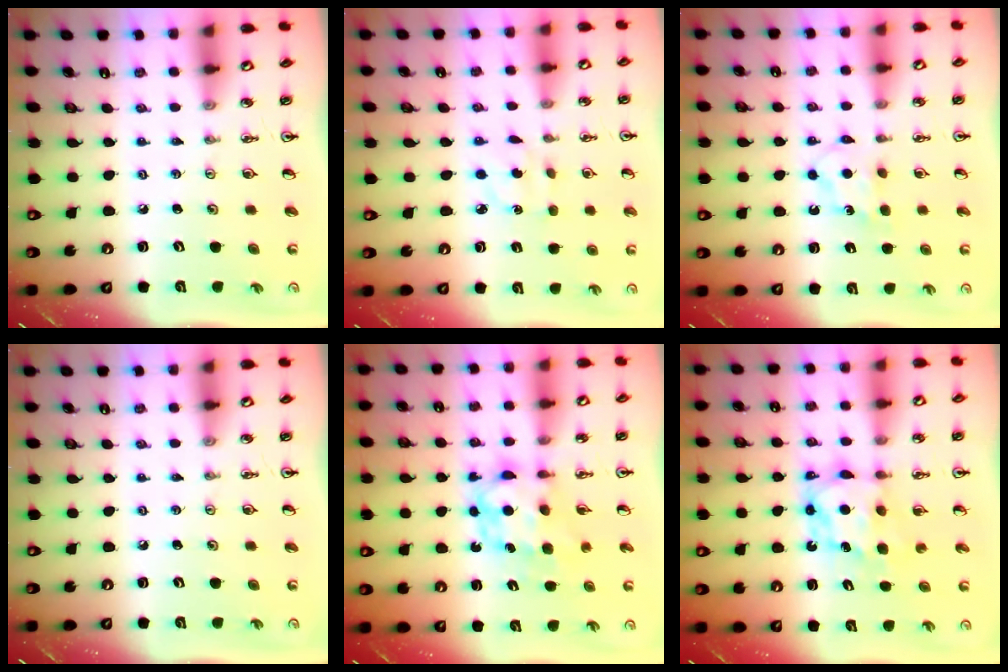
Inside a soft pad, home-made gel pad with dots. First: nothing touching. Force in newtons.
{"total": 3.3, "press": 3.3, "slide": 0.3}
{"total": 4.8, "press": 4.8, "slide": 0.6}
{"total": 0.0}
{"total": 6.7, "press": 6.7, "slide": 0.6}
{"total": 6.4, "press": 6.4, "slide": 0.3}